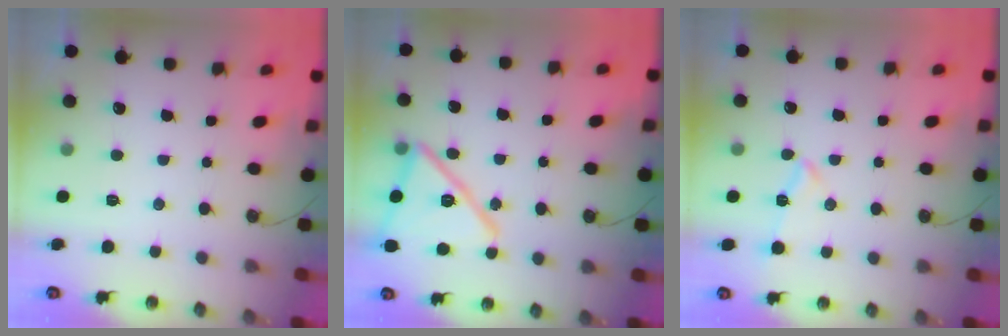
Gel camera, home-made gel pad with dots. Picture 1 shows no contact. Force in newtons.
{"total": 17.8, "press": 17.8, "slide": 0.5}
{"total": 5.9, "press": 5.6, "slide": 1.9}